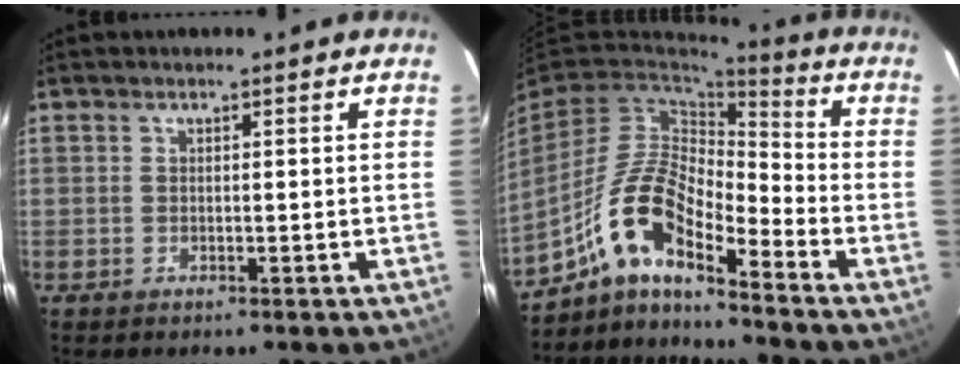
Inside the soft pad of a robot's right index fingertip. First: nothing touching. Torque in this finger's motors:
{"motor_torque": [1.06, -1.08, 0.80, 0.19]}